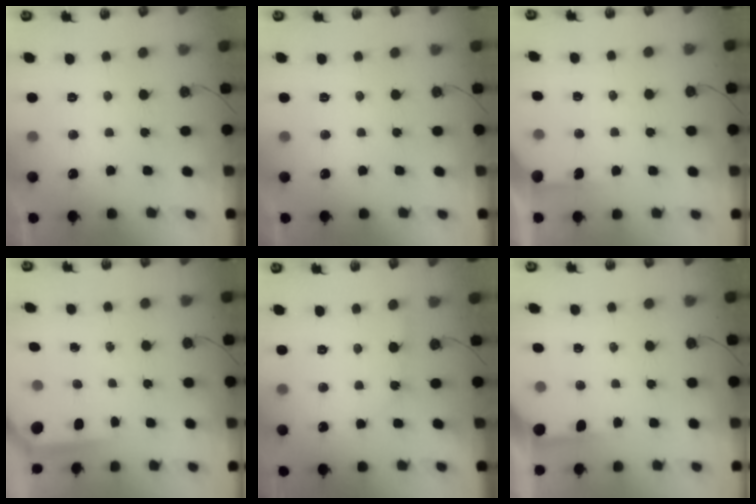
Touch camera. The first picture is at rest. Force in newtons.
{"total": 0.0}
{"total": 2.3, "press": 2.2, "slide": 0.3}
{"total": 4.0, "press": 4.0, "slide": 0.2}
{"total": 3.7, "press": 3.6, "slide": 0.5}
{"total": 3.8, "press": 3.8, "slide": 0.4}